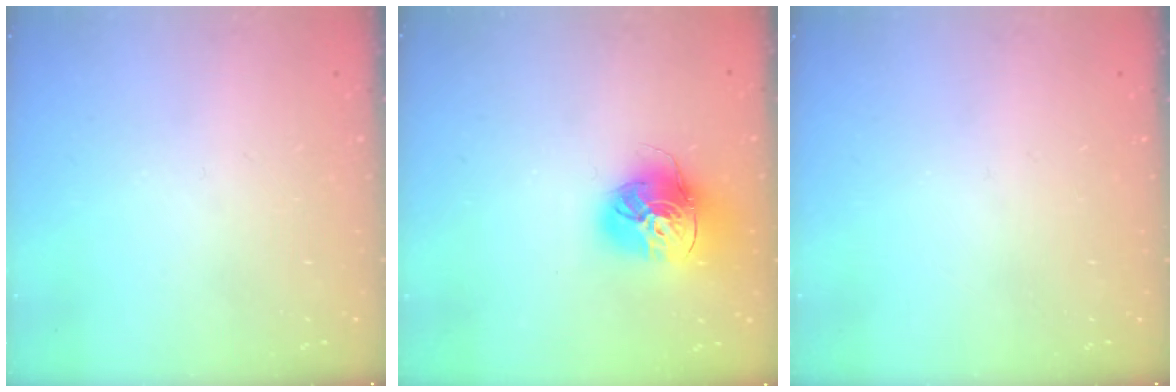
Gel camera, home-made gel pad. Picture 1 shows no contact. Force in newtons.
{"total": 18.0, "press": 17.9, "slide": 1.7}
{"total": 0.0}